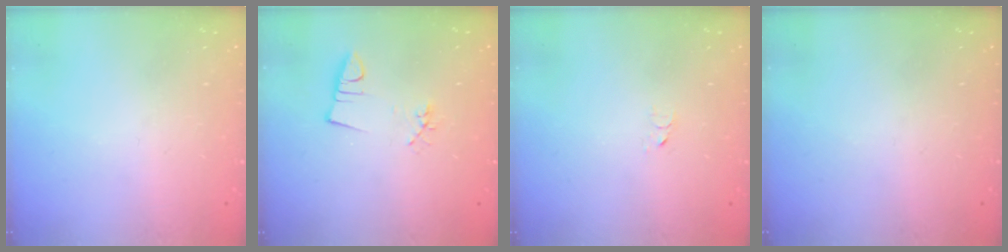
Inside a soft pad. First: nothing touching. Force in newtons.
{"total": 2.9, "press": 1.5, "slide": 2.5}
{"total": 2.5, "press": 2.5, "slide": 0.2}
{"total": 0.0}